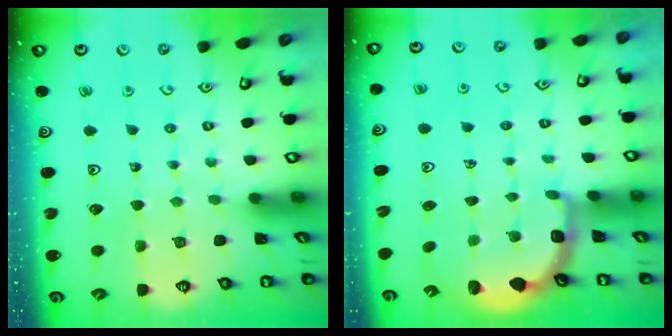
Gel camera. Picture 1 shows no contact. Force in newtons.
{"total": 2.8, "press": 2.3, "slide": 1.7}